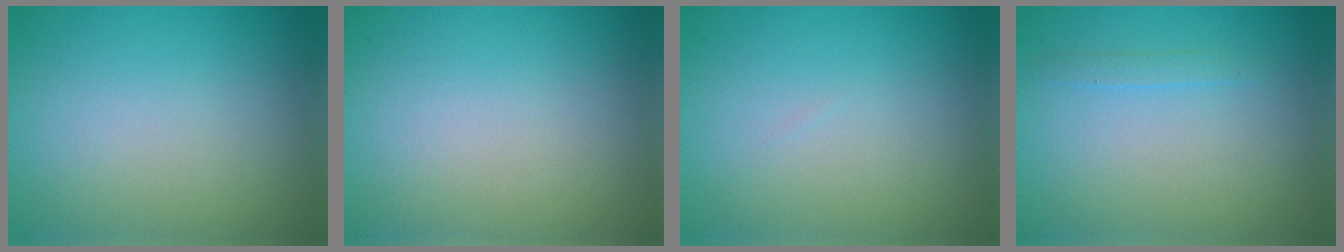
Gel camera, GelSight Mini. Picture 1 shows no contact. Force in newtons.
{"total": 0.0}
{"total": 0.0}
{"total": 0.9, "press": 0.9, "slide": 0.1}